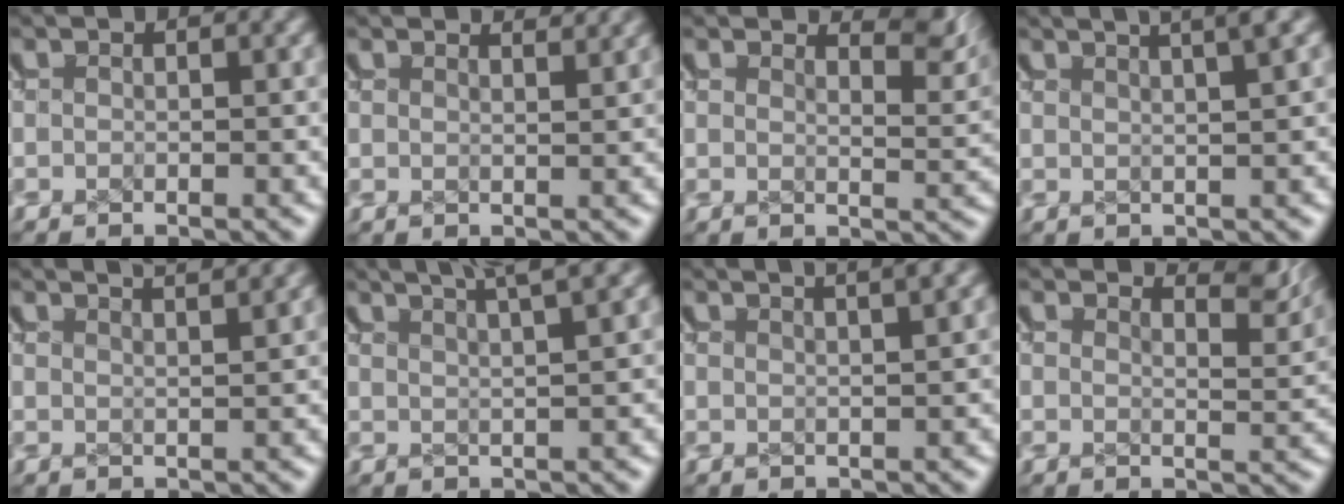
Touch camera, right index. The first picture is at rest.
{"total": 2.0, "force": [1.8, -0.8, -0.2], "torque": [0.003, -0.001, 0.032]}
{"total": 3.8, "force": [3.1, 0.3, 2.2], "torque": [-0.022, 0.002, 0.050]}
{"total": 4.2, "force": [3.2, 0.8, 2.5], "torque": [-0.027, 0.017, 0.049]}
{"total": 2.9, "force": [2.8, -0.6, 0.6], "torque": [-0.005, 0.003, 0.049]}
{"total": 5.3, "force": [4.6, 0.8, 2.6], "torque": [-0.019, 0.020, 0.067]}
{"total": 2.5, "force": [2.2, -0.1, 1.2], "torque": [-0.014, 0.009, 0.037]}
{"total": 4.4, "force": [3.8, 0.1, 2.2], "torque": [-0.019, 0.006, 0.060]}